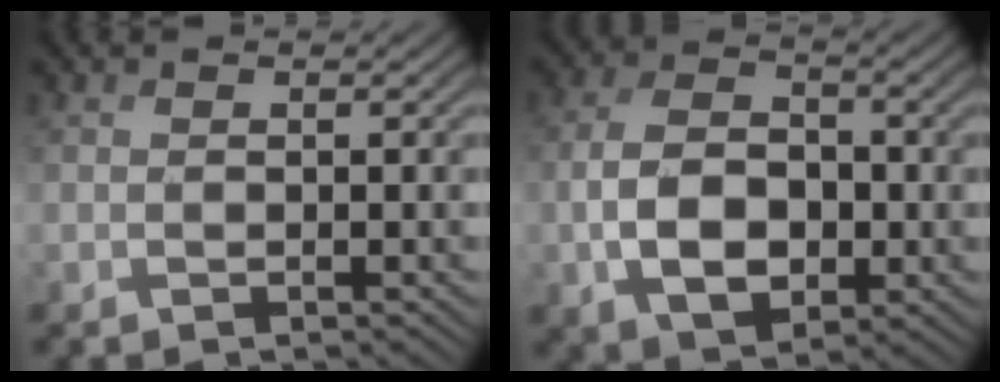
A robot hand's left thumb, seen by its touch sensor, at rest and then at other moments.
{"total": 8.4, "force": [-2.2, 5.6, 5.8], "torque": [-0.123, -0.008, -0.047]}